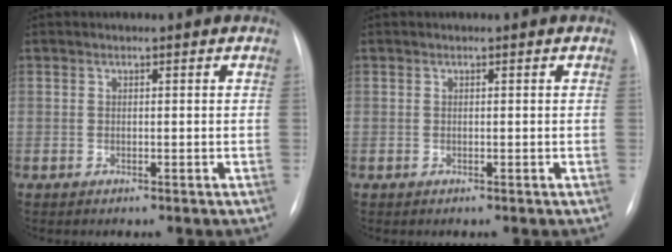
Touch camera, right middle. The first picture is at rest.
{"total": 0.0}